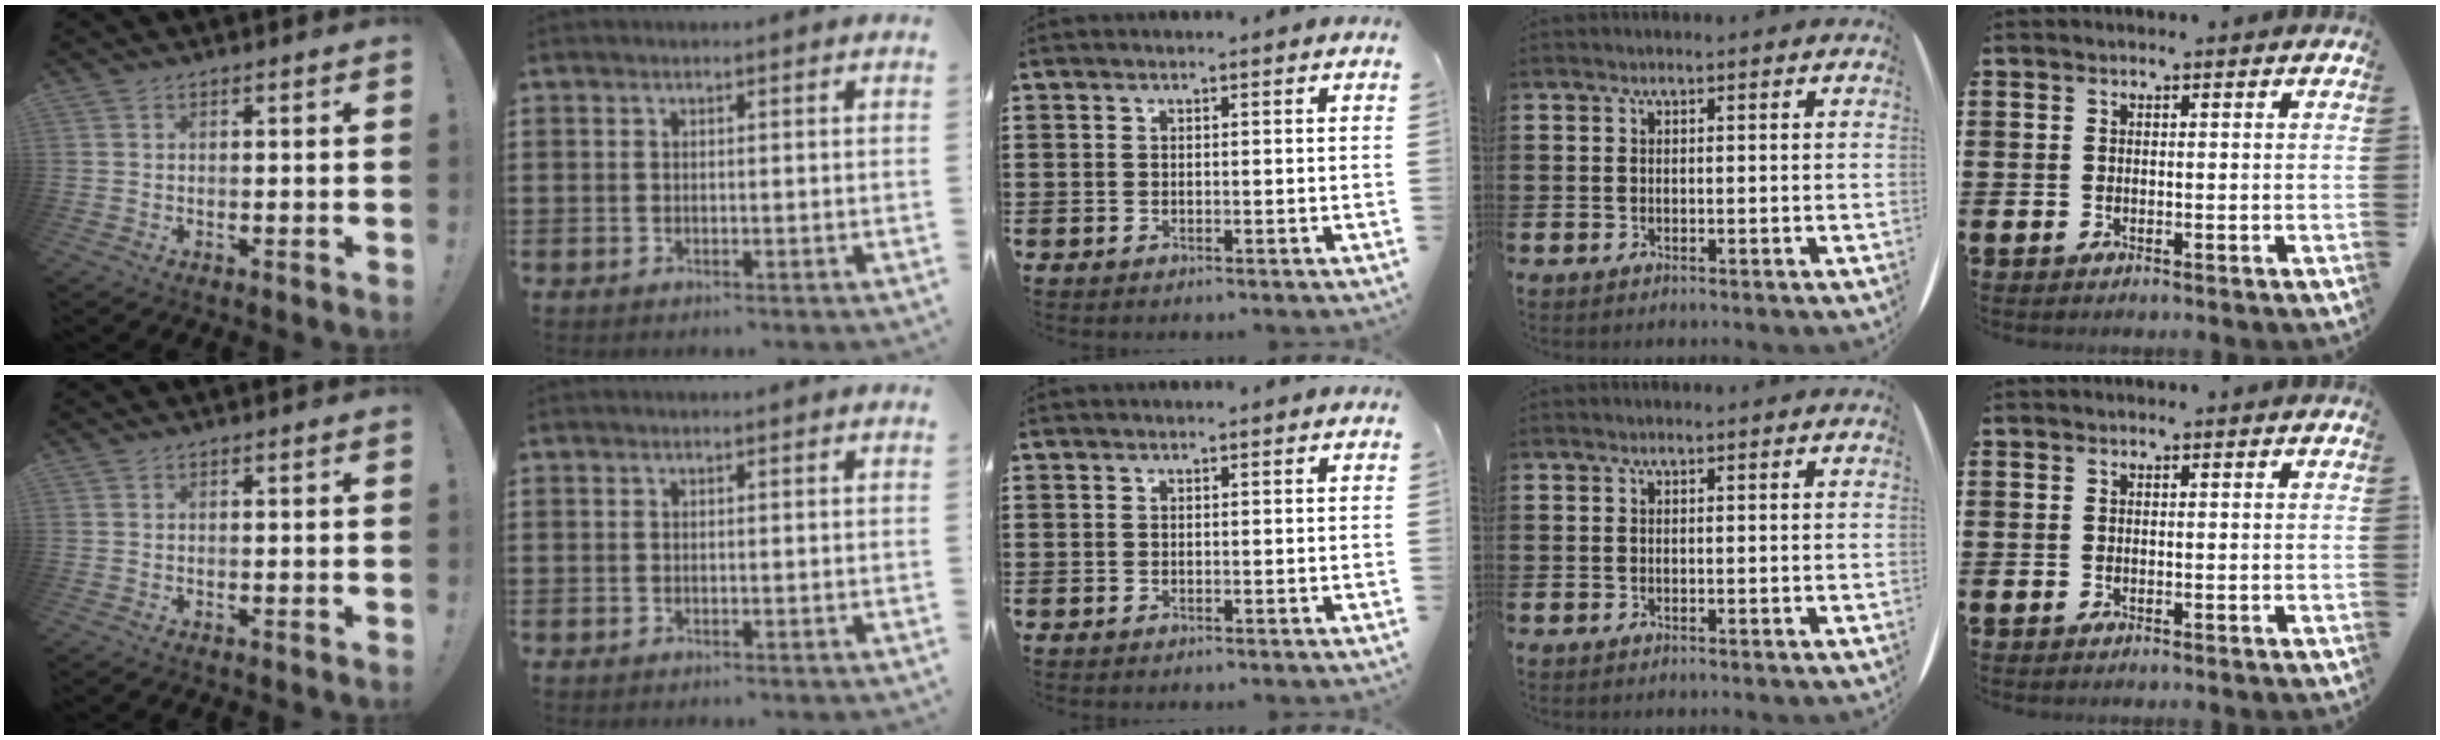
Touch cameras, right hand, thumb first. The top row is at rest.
{}